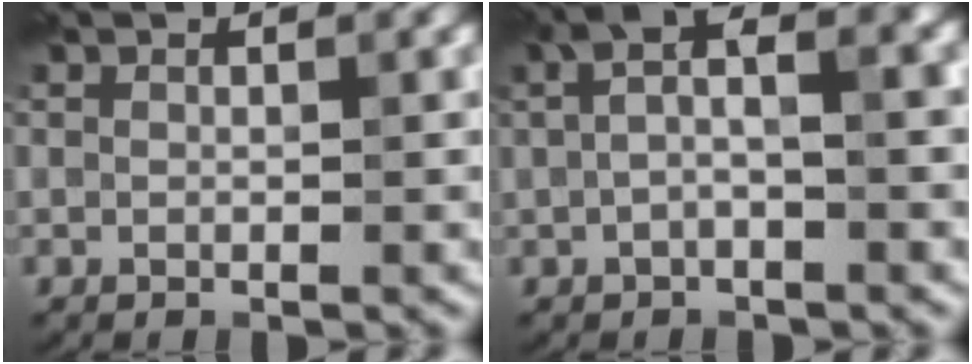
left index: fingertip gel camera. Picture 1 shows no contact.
{"total": 4.0, "force": [0.5, 1.2, 3.8], "torque": [-0.072, 0.019, 0.001]}